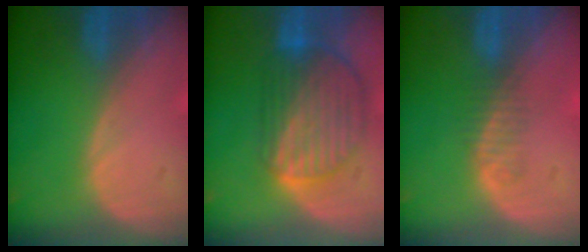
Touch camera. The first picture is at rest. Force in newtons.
{"total": 9.6, "press": 8.1, "slide": 5.1}
{"total": 1.9, "press": 1.6, "slide": 1.0}